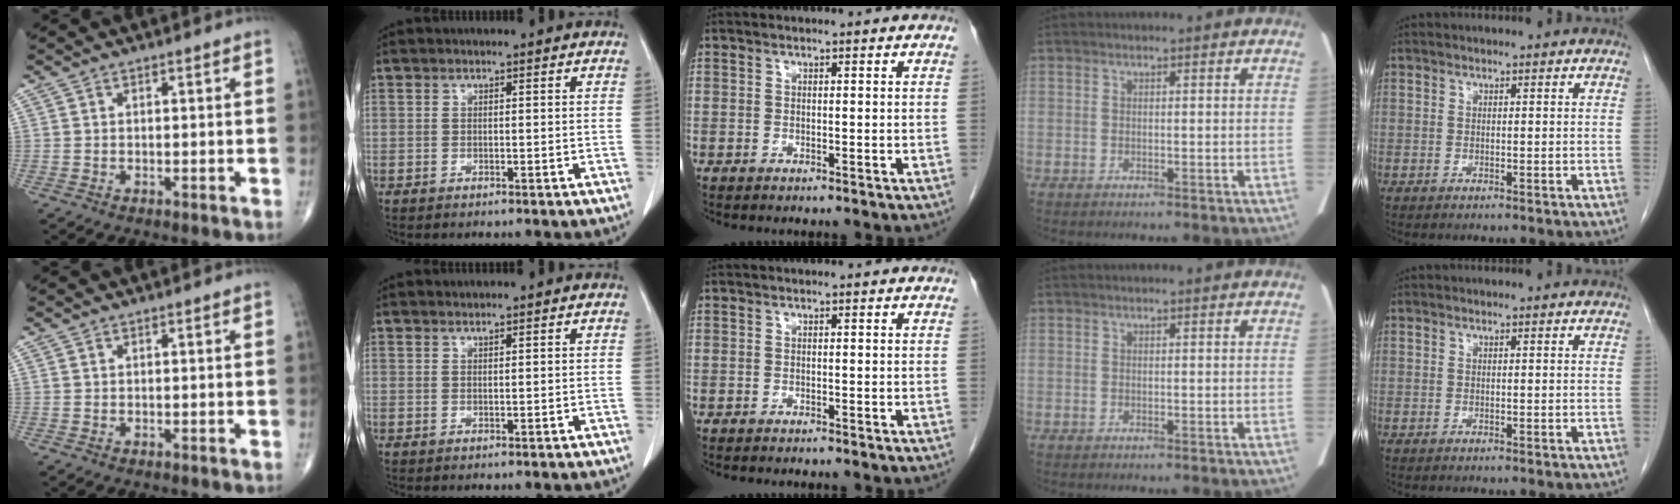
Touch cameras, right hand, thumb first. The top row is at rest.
{"index": {"total": 0.7, "force": [0.6, 0.2, 0.2], "torque": [-0.007, 0.004, 0.013]}, "middle": {"total": 1.6, "force": [-1.5, 0.1, 0.7], "torque": [-0.011, -0.001, -0.018]}}